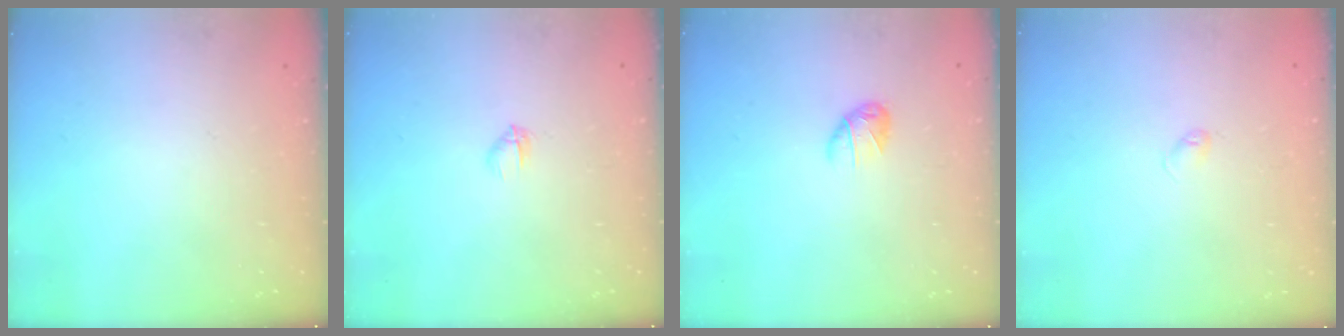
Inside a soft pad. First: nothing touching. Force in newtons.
{"total": 2.7, "press": 2.5, "slide": 0.8}
{"total": 5.4, "press": 5.3, "slide": 1.0}
{"total": 2.4, "press": 2.4, "slide": 0.4}